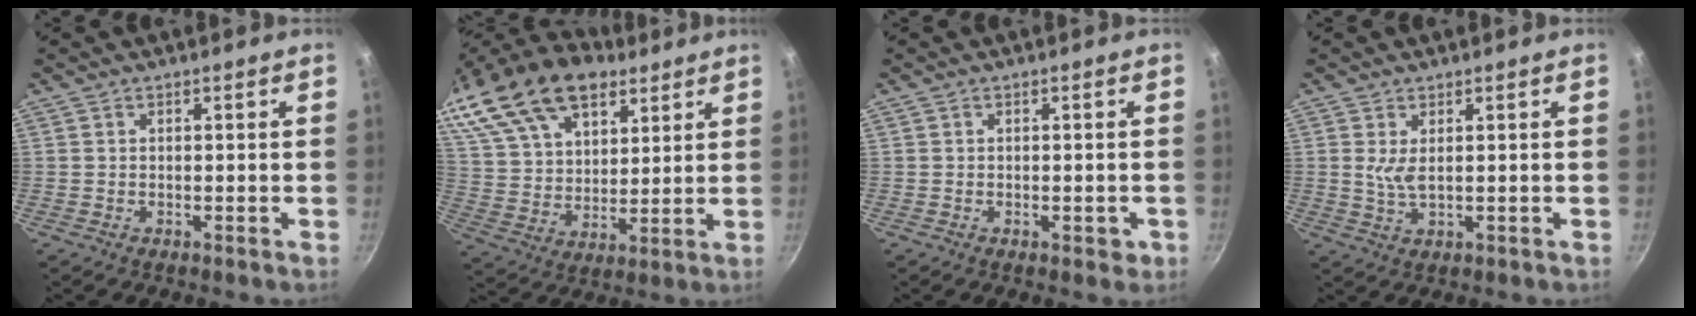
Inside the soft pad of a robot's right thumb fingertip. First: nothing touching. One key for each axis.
{"total": 26.5, "fx": 16.0, "fy": 14.9, "fz": 15.0, "tx": -0.296, "ty": -0.007, "tz": 0.287}
{"total": 2.4, "fx": -1.0, "fy": 1.2, "fz": 1.9, "tx": -0.013, "ty": 0.003, "tz": -0.014}
{"total": 3.0, "fx": 0.6, "fy": 1.2, "fz": 2.7, "tx": -0.053, "ty": -0.011, "tz": 0.016}